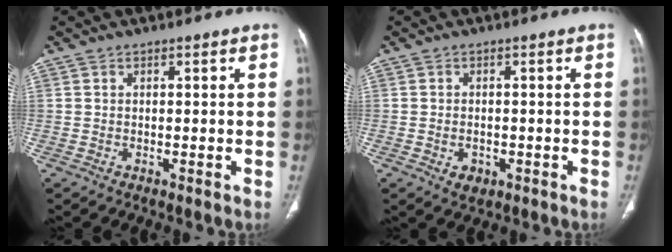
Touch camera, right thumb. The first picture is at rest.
{"total": 3.0, "force": [-1.0, 2.1, 1.8], "torque": [-0.022, 0.003, -0.006]}